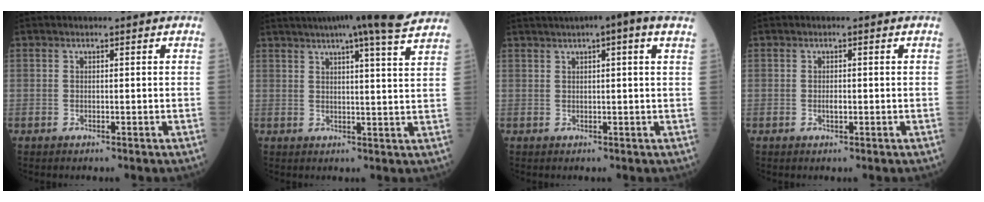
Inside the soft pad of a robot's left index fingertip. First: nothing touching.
{"total": 14.3, "force": [12.1, 0.0, 7.7], "torque": [-0.123, 0.014, 0.154]}
{"total": 8.6, "force": [5.9, 0.5, 6.2], "torque": [-0.095, 0.034, 0.080]}
{"total": 1.1, "force": [-0.1, 0.6, 1.0], "torque": [-0.020, -0.001, 0.000]}